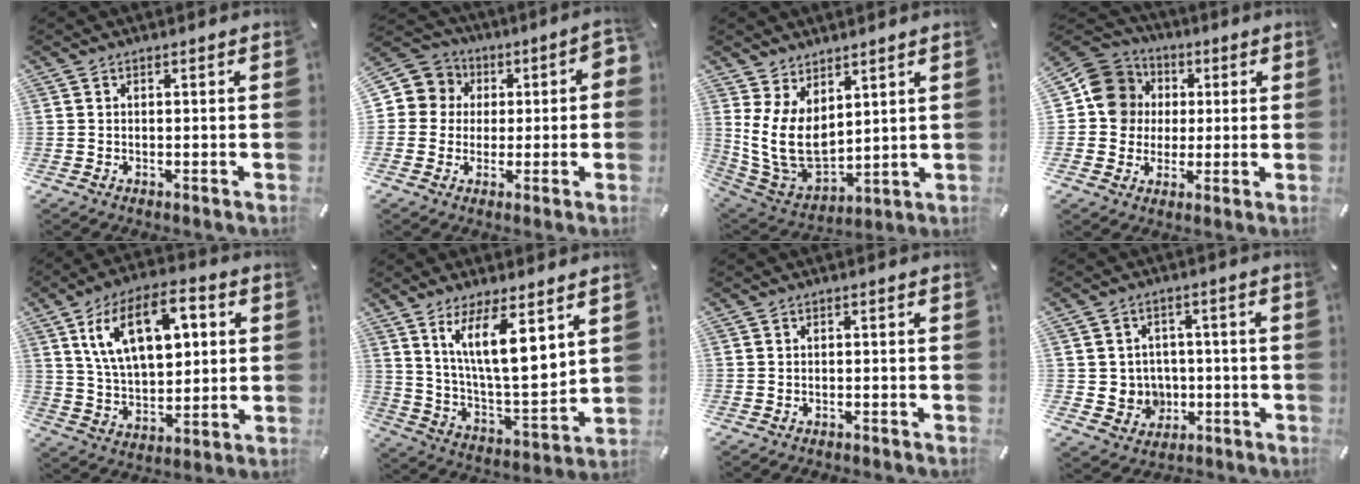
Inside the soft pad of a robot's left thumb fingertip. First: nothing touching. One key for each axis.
{"total": 7.9, "fx": -0.1, "fy": 7.7, "fz": 1.8, "tx": -0.032, "ty": 0.005, "tz": -0.004}
{"total": 11.4, "fx": 2.6, "fy": 8.0, "fz": 7.8, "tx": -0.179, "ty": -0.028, "tz": 0.058}
{"total": 11.1, "fx": 1.4, "fy": 10.7, "fz": 2.8, "tx": -0.043, "ty": 0.001, "tz": 0.032}
{"total": 17.2, "fx": 6.7, "fy": 9.5, "fz": 12.7, "tx": -0.227, "ty": -0.003, "tz": 0.113}
{"total": 14.8, "fx": 8.8, "fy": 4.5, "fz": 11.1, "tx": -0.208, "ty": -0.043, "tz": 0.149}
{"total": 1.1, "fx": -1.1, "fy": 0.3, "fz": 0.3, "tx": -0.006, "ty": 0.002, "tz": -0.021}
{"total": 6.9, "fx": -0.3, "fy": 6.9, "fz": 0.8, "tx": -0.024, "ty": -0.003, "tz": 0.002}